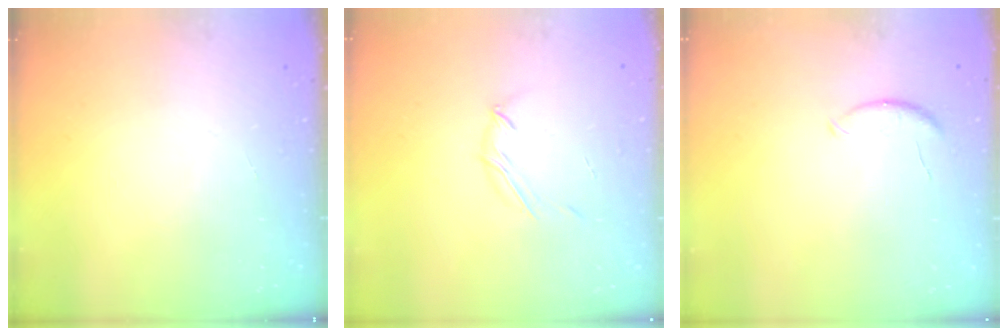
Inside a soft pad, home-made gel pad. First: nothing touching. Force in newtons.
{"total": 4.4, "press": 4.3, "slide": 0.8}
{"total": 5.5, "press": 5.5, "slide": 0.5}